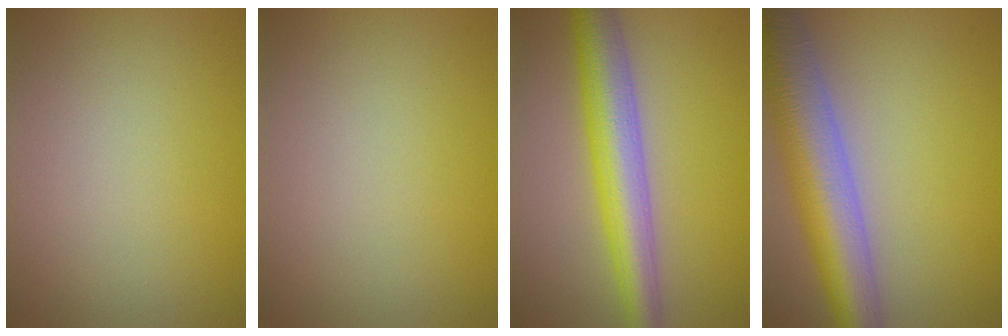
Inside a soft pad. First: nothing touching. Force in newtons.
{"total": 0.0}
{"total": 6.3, "press": 6.3, "slide": 0.1}
{"total": 9.0, "press": 9.0, "slide": 0.5}